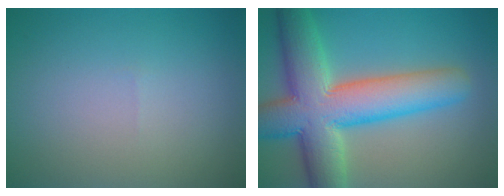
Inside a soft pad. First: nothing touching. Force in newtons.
{"total": 11.3, "press": 11.3, "slide": 0.5}